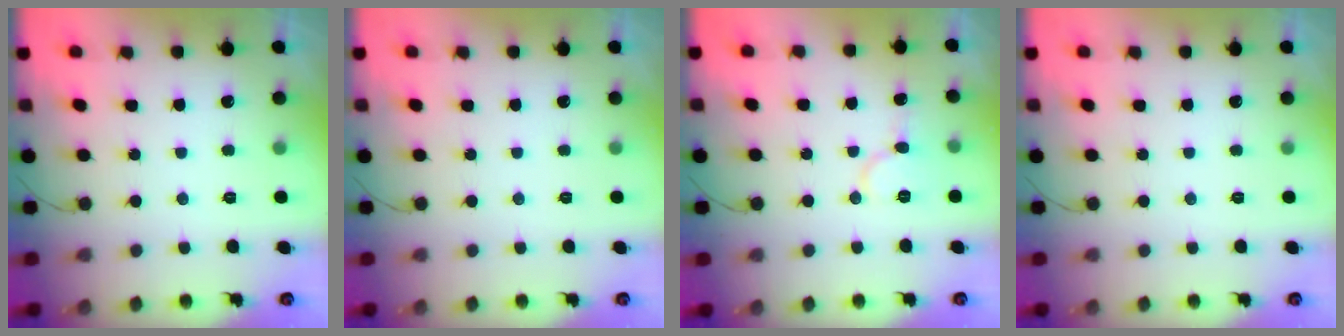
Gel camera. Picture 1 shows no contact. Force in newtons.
{"total": 0.0}
{"total": 8.3, "press": 8.2, "slide": 0.7}
{"total": 0.0}